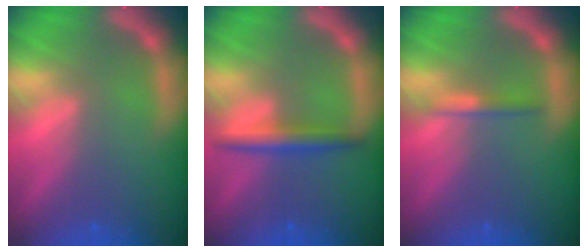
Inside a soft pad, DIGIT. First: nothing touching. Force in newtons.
{"total": 3.0}
{"total": 1.4}